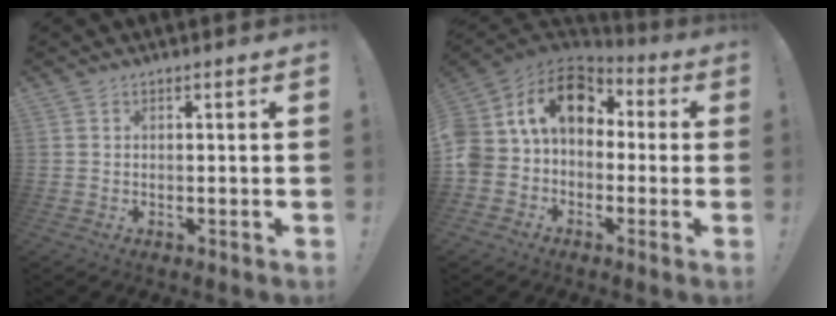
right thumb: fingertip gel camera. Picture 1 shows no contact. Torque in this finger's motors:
{"motor_torque": [2.42, 2.00, 2.10, -0.67, 0.30]}